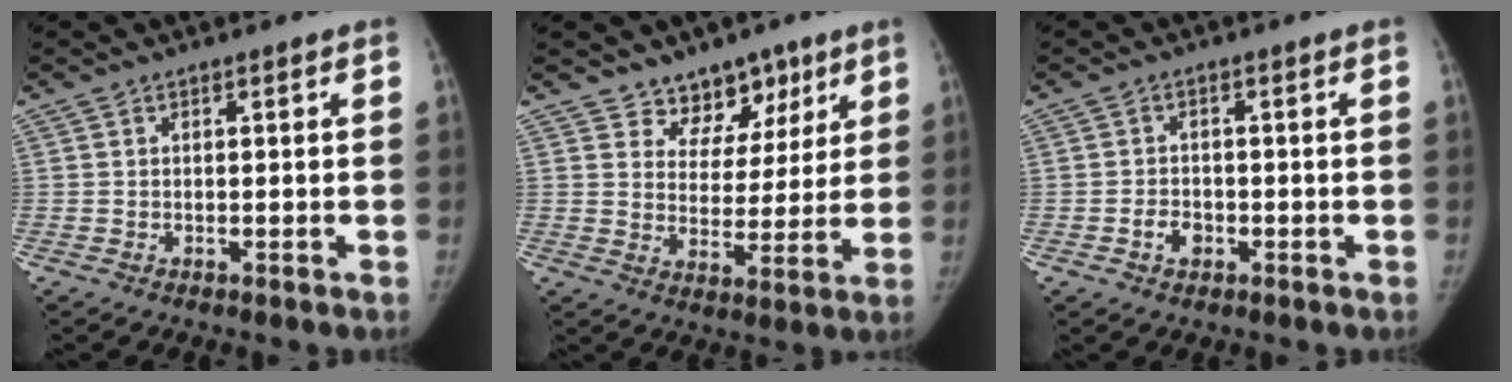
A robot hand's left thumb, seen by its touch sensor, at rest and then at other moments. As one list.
[{"total": 8.8, "force": [6.2, 5.8, 2.1], "torque": [0.018, -0.038, 0.102]}, {"total": 3.0, "force": [-1.2, 2.2, 1.6], "torque": [-0.022, 0.009, -0.018]}]